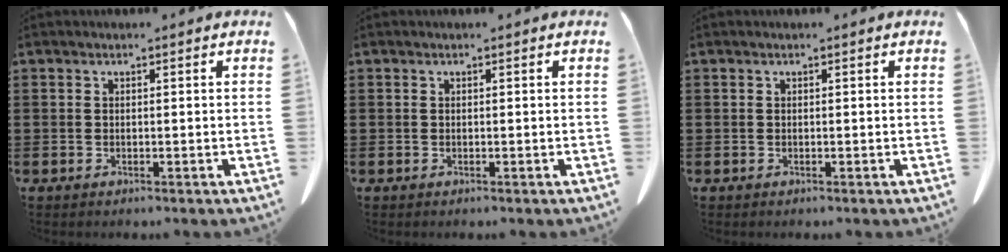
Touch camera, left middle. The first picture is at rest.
{"total": 0.0}
{"total": 0.0}